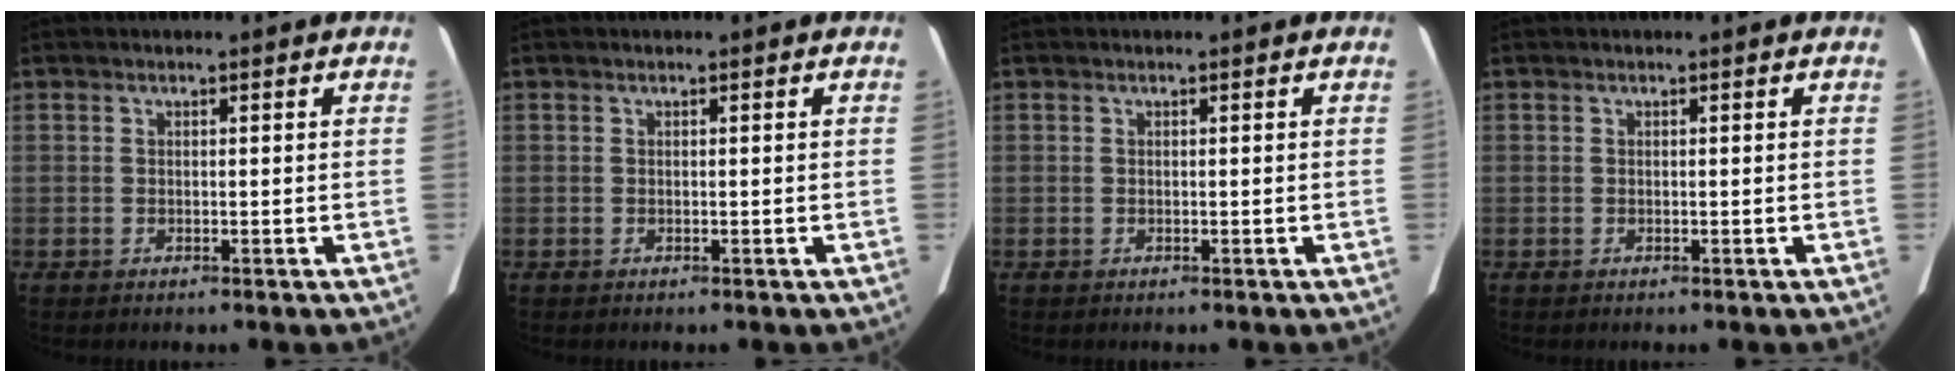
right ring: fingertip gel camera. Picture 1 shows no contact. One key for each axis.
{"total": 0.0}
{"total": 0.0}
{"total": 0.0}